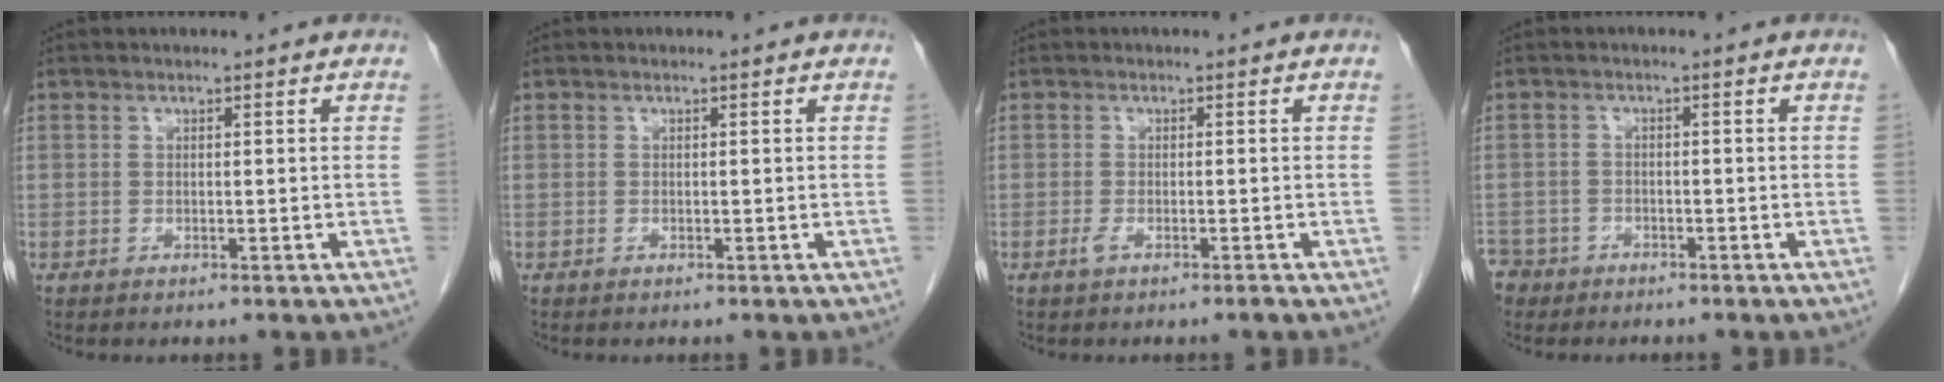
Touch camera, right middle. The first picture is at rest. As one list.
[{"total": 0.0}, {"total": 1.4, "force": [-0.9, 0.1, 1.1], "torque": [-0.024, -0.002, -0.019]}, {"total": 4.3, "force": [-3.4, 2.7, -0.2], "torque": [0.002, 0.003, -0.065]}]